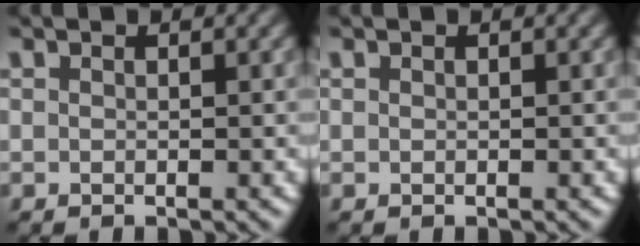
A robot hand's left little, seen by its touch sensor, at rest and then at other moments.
{"total": 0.0}